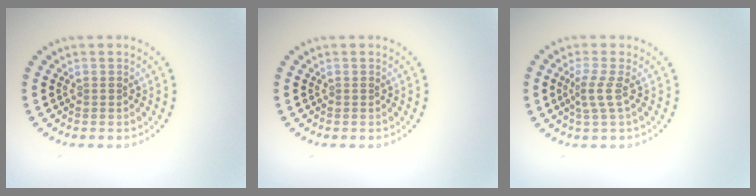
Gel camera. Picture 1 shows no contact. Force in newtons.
{"total": 0.0}
{"total": 2.0, "press": 1.4, "slide": 1.5}